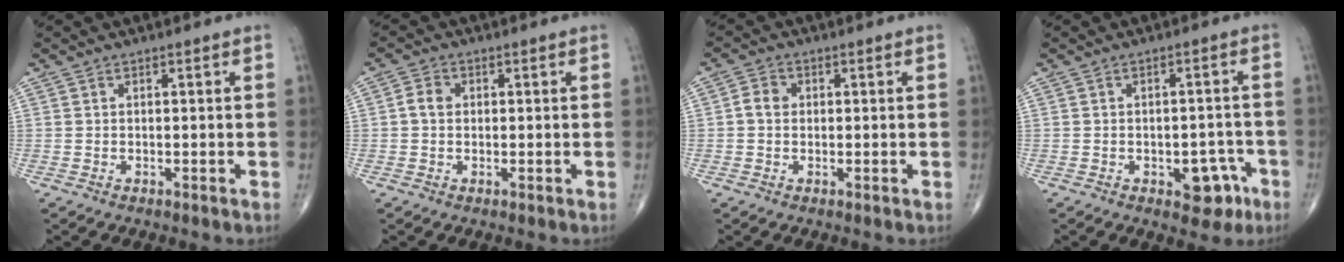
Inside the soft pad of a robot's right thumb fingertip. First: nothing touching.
{"total": 2.7, "force": [0.2, 2.1, 1.6], "torque": [-0.027, 0.006, -0.001]}
{"total": 2.8, "force": [0.1, 2.4, 1.5], "torque": [-0.022, 0.008, -0.003]}
{"total": 6.5, "force": [-2.9, 3.8, 4.4], "torque": [-0.022, 0.025, -0.029]}